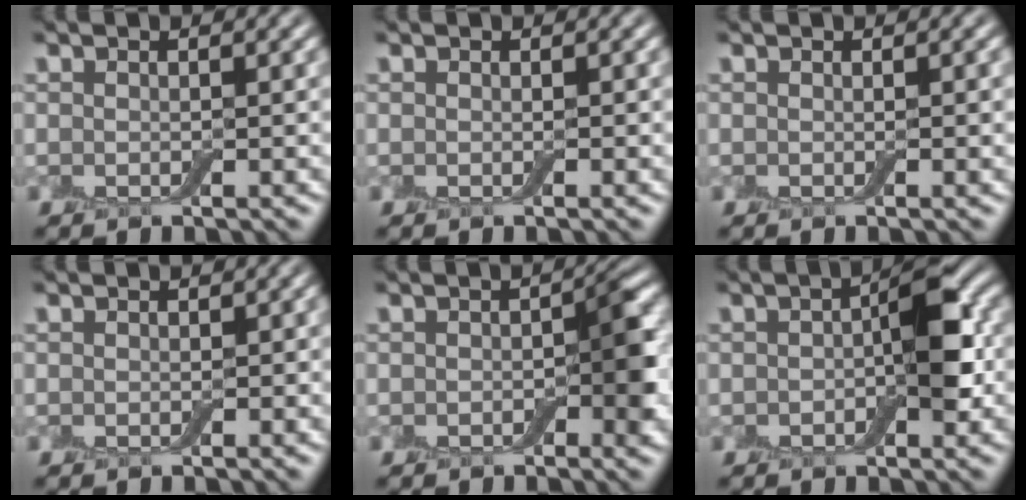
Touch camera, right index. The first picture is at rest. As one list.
[{"total": 0.0}, {"total": 0.5, "force": [0.0, 0.1, 0.5], "torque": [-0.005, 0.001, 0.000]}, {"total": 0.0}, {"total": 3.3, "force": [-0.5, 1.8, 2.7], "torque": [-0.026, 0.004, -0.010]}, {"total": 5.1, "force": [0.0, 2.3, 4.5], "torque": [-0.061, 0.009, -0.007]}]